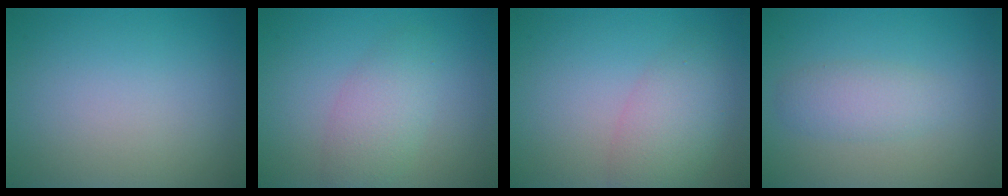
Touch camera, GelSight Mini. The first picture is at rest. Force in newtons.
{"total": 3.1, "press": 3.1, "slide": 0.1}
{"total": 4.0, "press": 4.0, "slide": 0.2}
{"total": 2.4, "press": 2.4, "slide": 0.1}